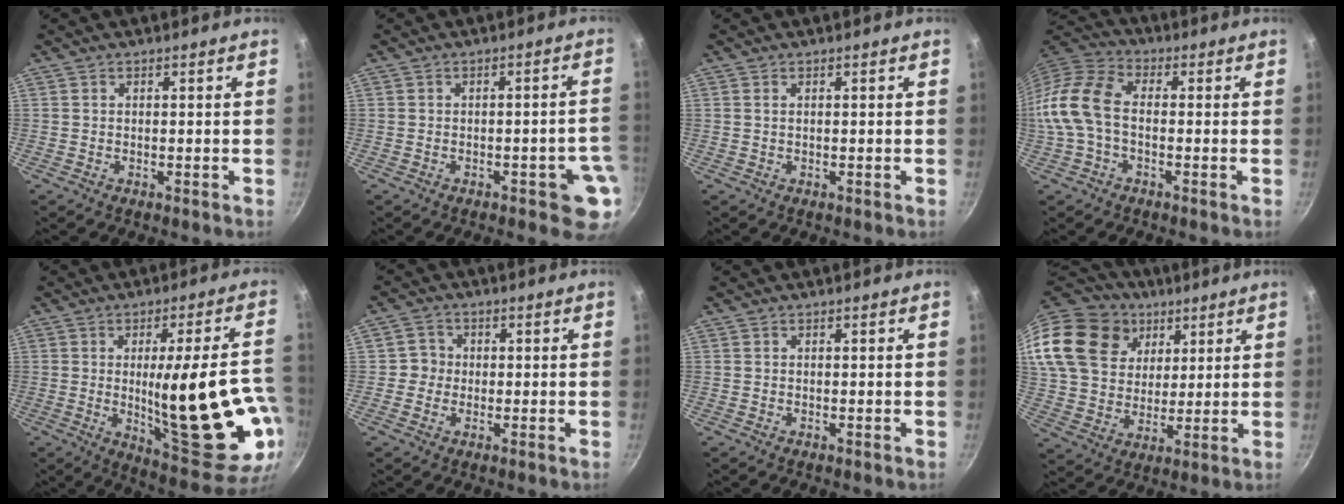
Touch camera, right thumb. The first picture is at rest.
{"total": 6.0, "force": [-2.0, 2.6, 5.0], "torque": [-0.029, 0.022, -0.020]}
{"total": 0.5, "force": [0.1, 0.3, 0.4], "torque": [-0.008, 0.001, 0.002]}
{"total": 12.7, "force": [-1.3, 7.9, 9.9], "torque": [-0.197, 0.037, -0.044]}
{"total": 24.7, "force": [-3.8, 6.7, 23.4], "torque": [-0.304, -0.012, -0.030]}
{"total": 3.3, "force": [-0.2, 3.2, 0.6], "torque": [0.016, 0.006, -0.012]}
{"total": 0.0}
{"total": 26.3, "force": [13.0, 19.2, 12.4], "torque": [-0.258, 0.006, 0.248]}